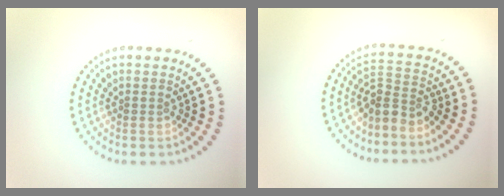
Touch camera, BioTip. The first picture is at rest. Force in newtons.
{"total": 2.8, "press": 2.0, "slide": 1.9}